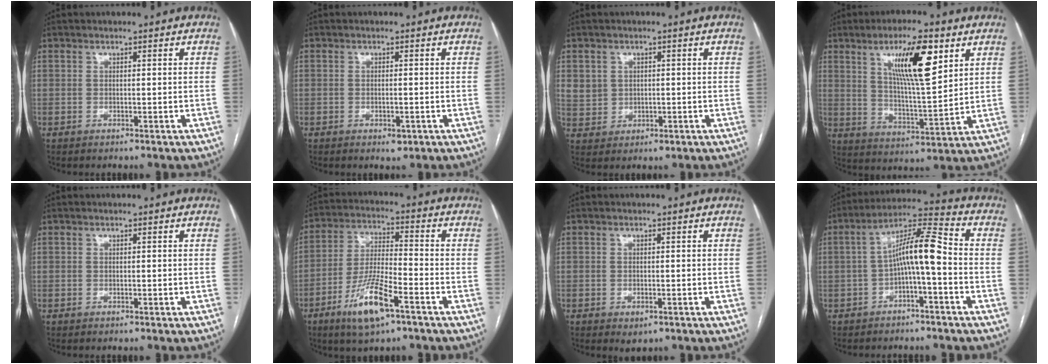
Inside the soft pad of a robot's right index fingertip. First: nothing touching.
{"total": 1.7, "force": [-0.6, 0.7, 1.4], "torque": [-0.023, -0.002, -0.003]}
{"total": 4.6, "force": [1.1, 4.3, 1.1], "torque": [-0.023, 0.008, 0.032]}
{"total": 12.8, "force": [6.0, 2.1, 11.1], "torque": [-0.195, 0.001, 0.105]}
{"total": 0.0}
{"total": 11.0, "force": [-6.1, 2.0, 8.9], "torque": [-0.181, -0.013, -0.110]}
{"total": 1.7, "force": [-0.8, 0.9, 1.2], "torque": [-0.016, -0.002, -0.002]}
{"total": 8.8, "force": [-1.4, 0.9, 8.6], "torque": [-0.149, 0.034, -0.028]}